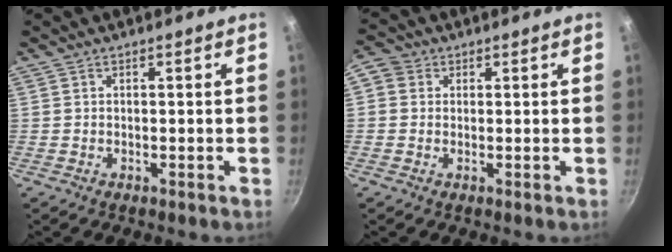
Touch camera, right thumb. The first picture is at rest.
{"total": 3.2, "force": [0.6, 3.0, 1.1], "torque": [-0.003, 0.001, -0.004]}